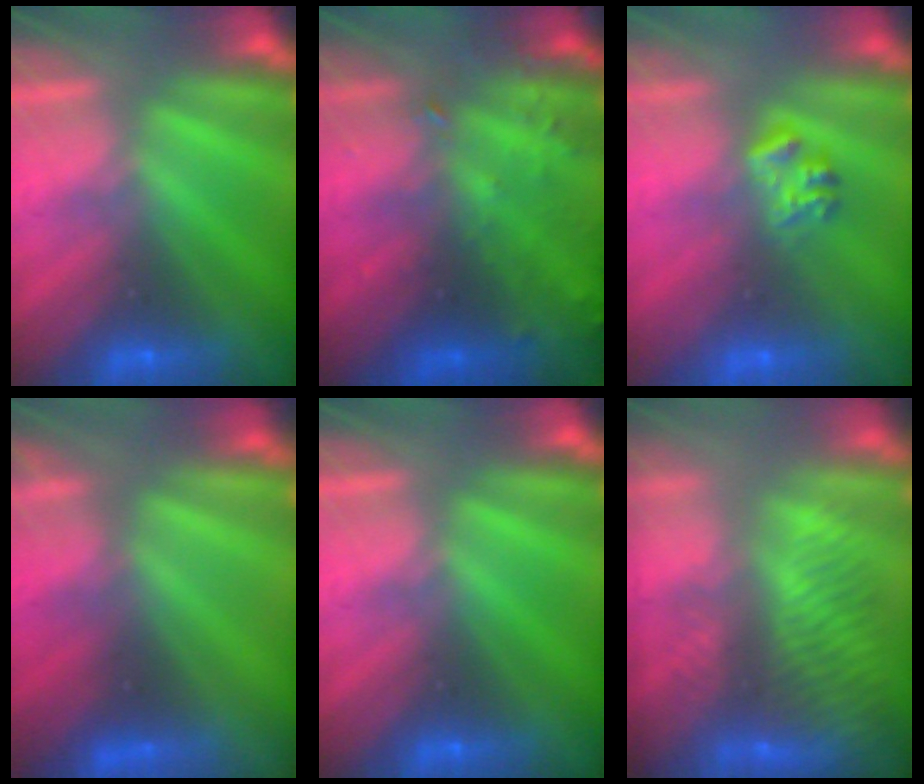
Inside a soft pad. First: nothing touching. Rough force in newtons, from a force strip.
{"total": 7.9}
{"total": 2.3}
{"total": 4.6}
{"total": 0.0}
{"total": 8.7}